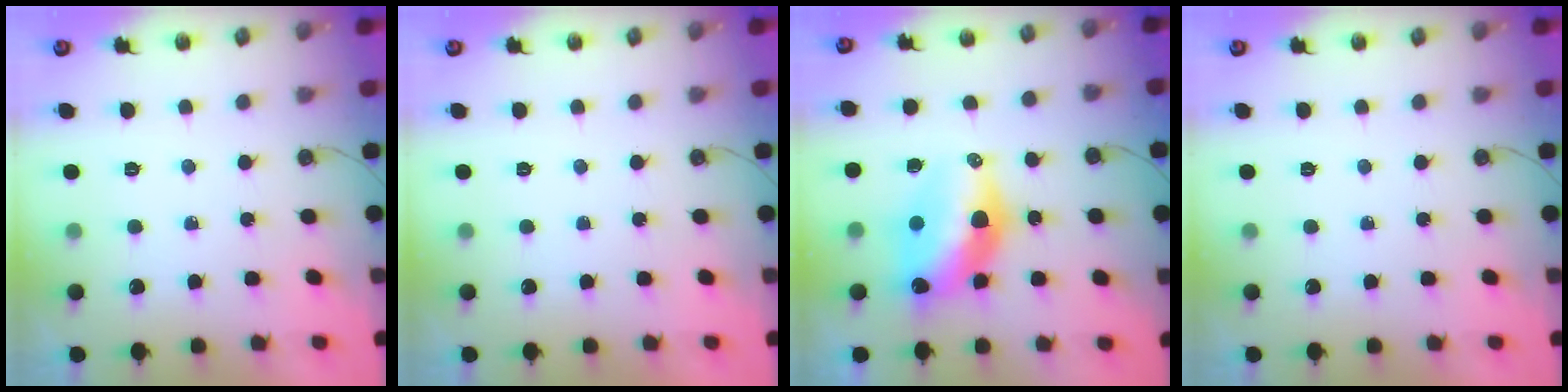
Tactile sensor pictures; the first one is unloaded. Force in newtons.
{"total": 0.0}
{"total": 13.2, "press": 13.1, "slide": 1.5}
{"total": 0.0}